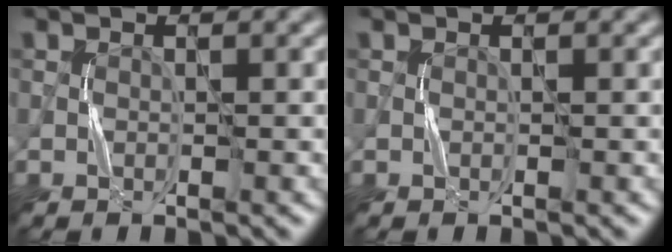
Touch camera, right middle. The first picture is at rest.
{"total": 0.0}